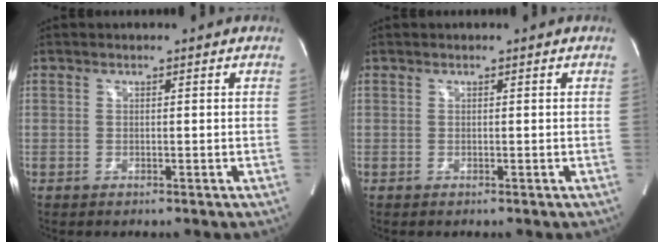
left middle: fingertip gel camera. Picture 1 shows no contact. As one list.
[{"total": 0.0}]